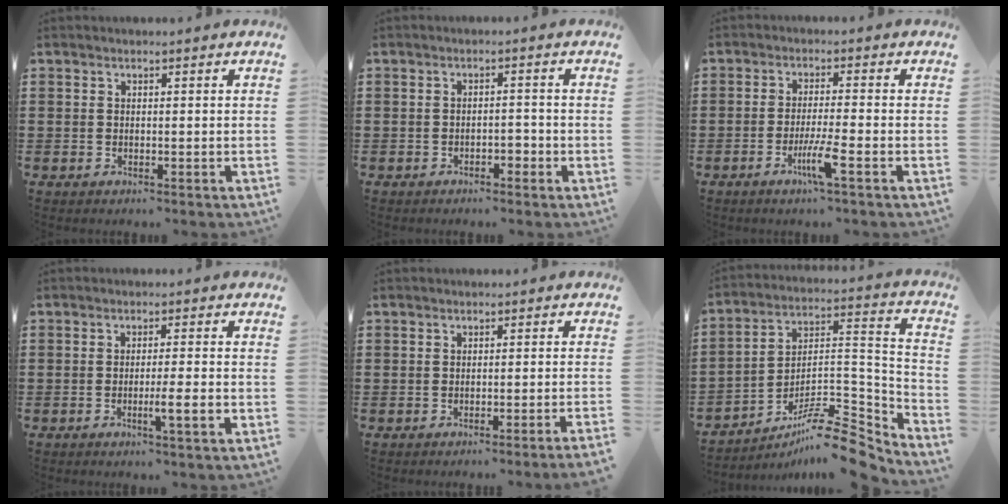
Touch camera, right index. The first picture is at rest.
{"total": 1.8, "force": [-1.2, 0.7, 1.1], "torque": [-0.024, 0.001, -0.023]}
{"total": 4.9, "force": [-2.6, -0.2, 4.2], "torque": [-0.082, -0.016, -0.048]}
{"total": 4.1, "force": [-1.4, -0.1, 3.8], "torque": [-0.062, -0.011, -0.025]}
{"total": 1.4, "force": [-1.1, -0.5, 0.7], "torque": [-0.012, -0.001, -0.023]}
{"total": 10.6, "force": [-8.6, 2.7, 5.5], "torque": [-0.078, 0.026, -0.165]}